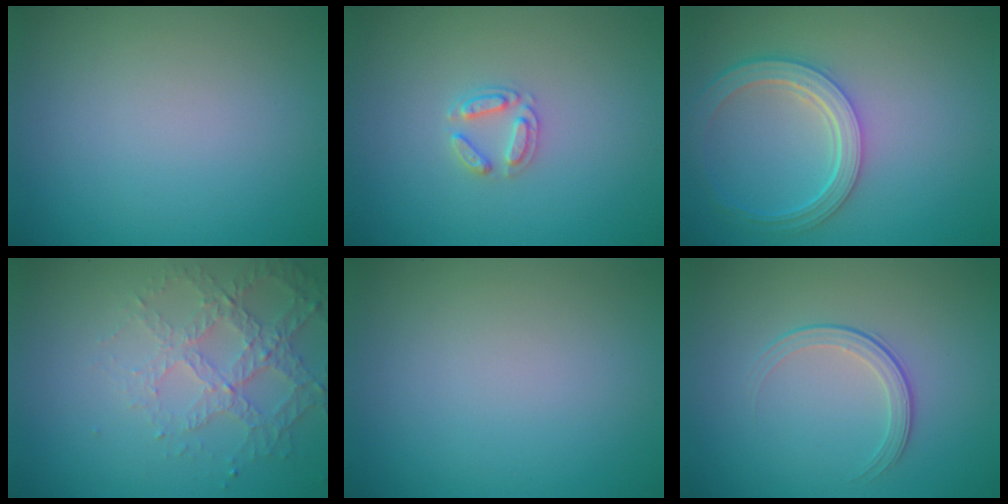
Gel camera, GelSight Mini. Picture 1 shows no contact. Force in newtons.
{"total": 1.9, "press": 1.9, "slide": 0.3}
{"total": 4.6, "press": 3.7, "slide": 2.8}
{"total": 4.3, "press": 3.2, "slide": 2.9}
{"total": 0.0}
{"total": 1.9, "press": 1.3, "slide": 1.5}